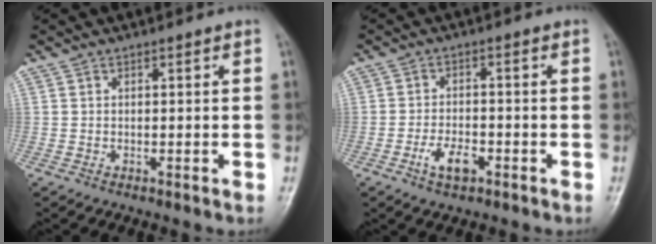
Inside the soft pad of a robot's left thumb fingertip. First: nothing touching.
{"total": 4.7, "force": [-2.4, 2.3, 3.4], "torque": [-0.060, 0.011, -0.042]}